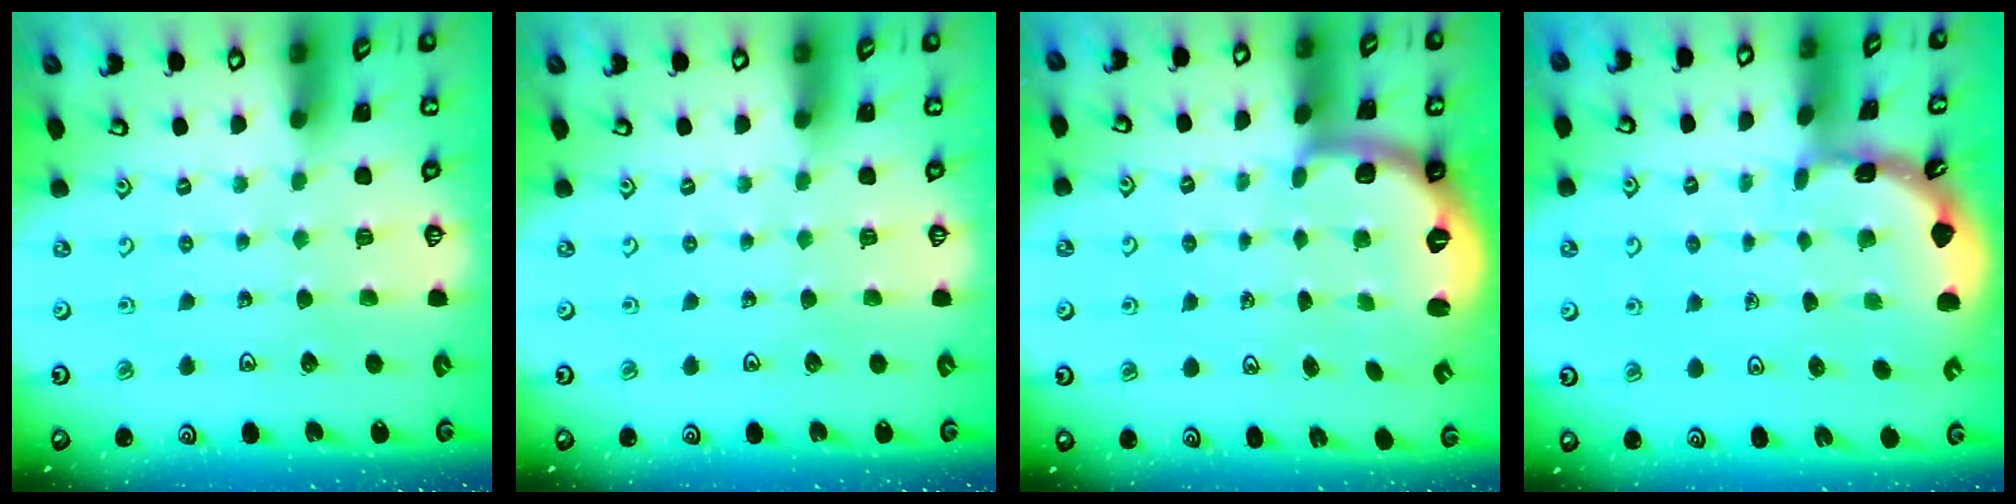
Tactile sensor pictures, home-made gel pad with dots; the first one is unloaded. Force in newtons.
{"total": 0.0}
{"total": 2.7, "press": 1.8, "slide": 2.0}
{"total": 1.7, "press": 1.6, "slide": 0.1}